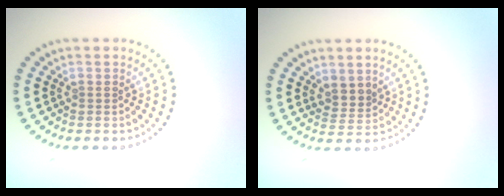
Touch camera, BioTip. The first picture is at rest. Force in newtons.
{"total": 2.0, "press": 1.4, "slide": 1.4}